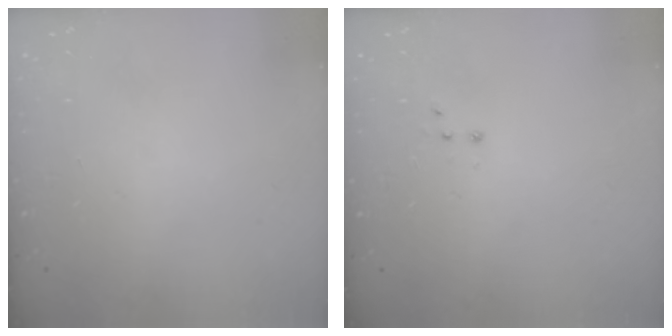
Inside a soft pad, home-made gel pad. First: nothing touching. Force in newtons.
{"total": 3.0, "press": 2.9, "slide": 0.7}